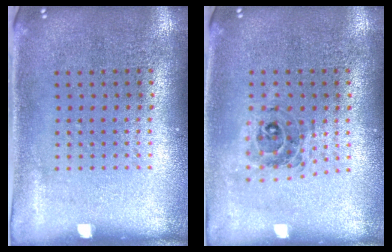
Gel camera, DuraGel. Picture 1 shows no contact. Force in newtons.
{"total": 0.7, "press": 0.7, "slide": 0.2}